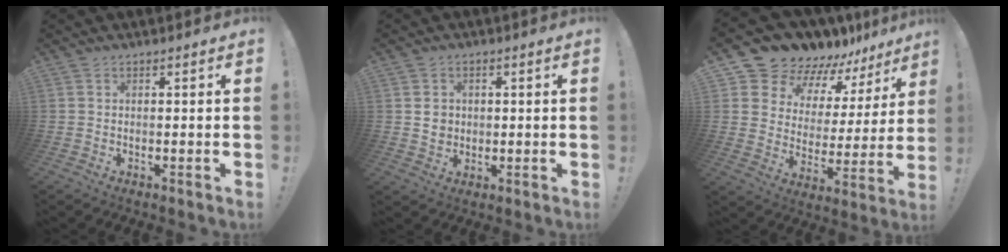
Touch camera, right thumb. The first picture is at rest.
{"total": 4.4, "force": [0.6, 4.1, 1.6], "torque": [-0.020, 0.001, 0.012]}
{"total": 13.4, "force": [12.0, 5.9, 1.3], "torque": [-0.049, -0.110, 0.230]}